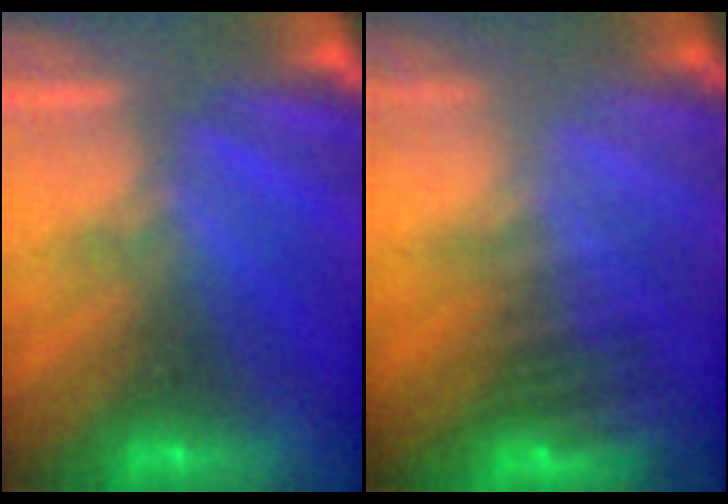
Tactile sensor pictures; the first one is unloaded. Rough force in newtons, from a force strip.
{"total": 5.1}